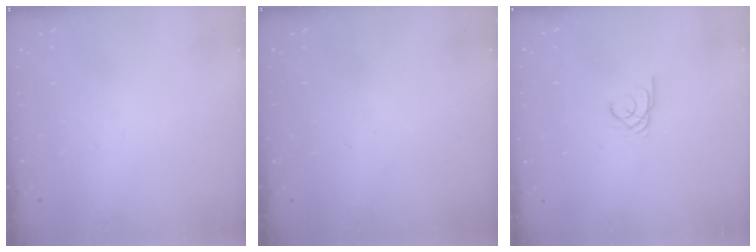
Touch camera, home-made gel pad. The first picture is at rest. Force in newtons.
{"total": 0.0}
{"total": 1.9, "press": 1.9, "slide": 0.1}